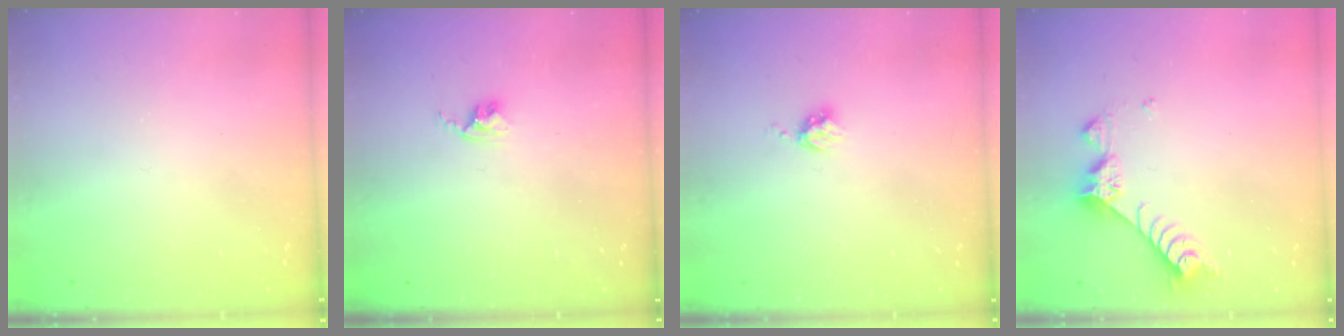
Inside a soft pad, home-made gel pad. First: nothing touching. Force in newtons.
{"total": 2.6, "press": 2.6, "slide": 0.4}
{"total": 4.2, "press": 4.1, "slide": 0.4}
{"total": 8.3, "press": 8.3, "slide": 0.5}